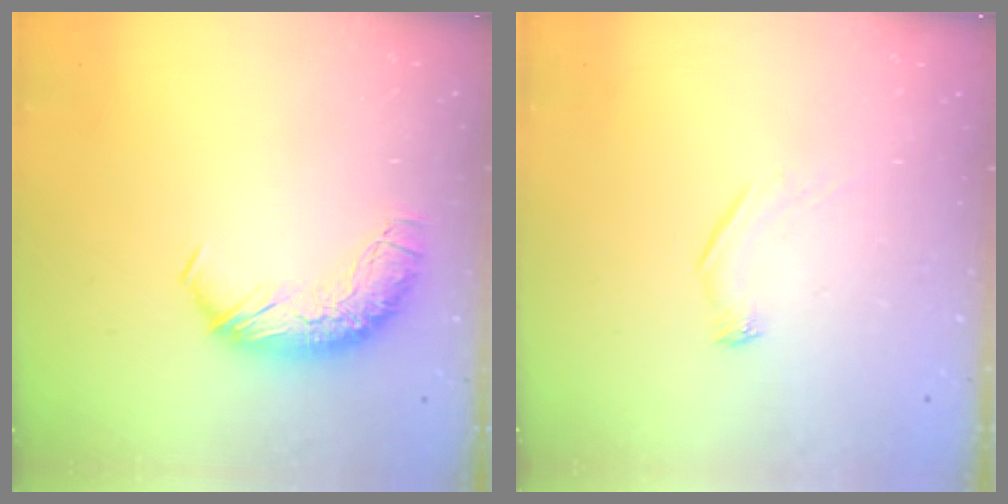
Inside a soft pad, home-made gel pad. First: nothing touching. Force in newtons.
{"total": 6.4, "press": 6.3, "slide": 0.8}